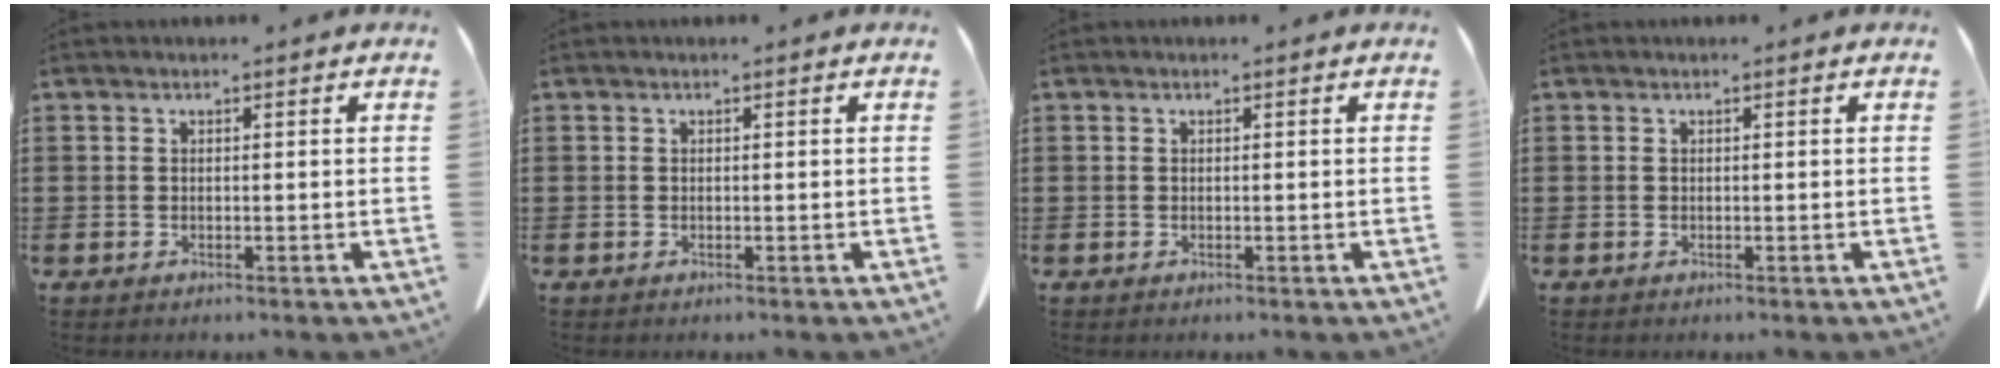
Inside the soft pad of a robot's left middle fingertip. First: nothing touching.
{"total": 0.0}
{"total": 0.0}
{"total": 0.0}